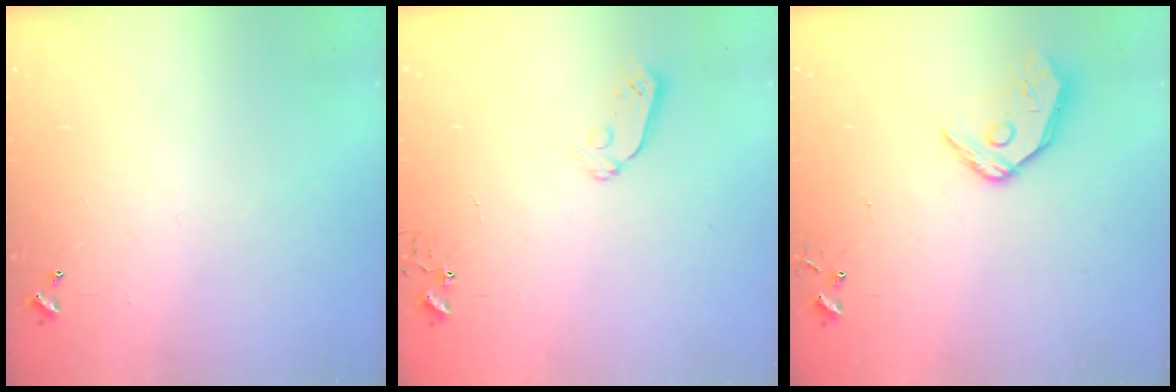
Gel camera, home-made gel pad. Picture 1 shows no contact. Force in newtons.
{"total": 5.9, "press": 5.8, "slide": 1.0}
{"total": 11.3, "press": 11.1, "slide": 1.6}